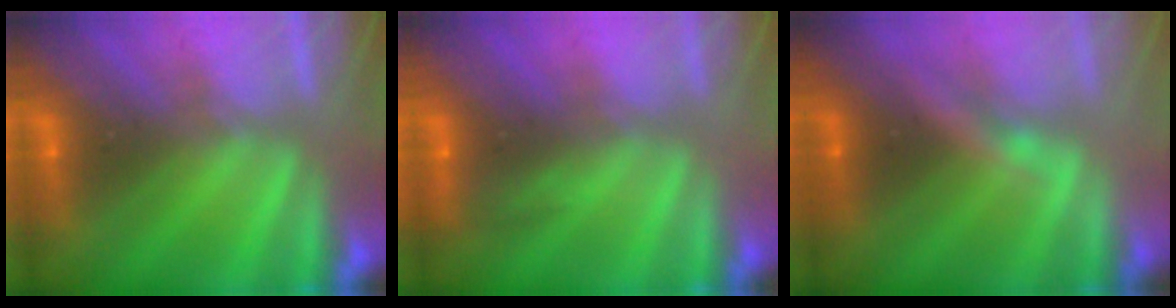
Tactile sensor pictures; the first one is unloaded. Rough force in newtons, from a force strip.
{"total": 3.0}
{"total": 2.2}